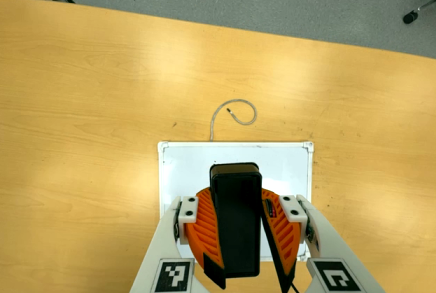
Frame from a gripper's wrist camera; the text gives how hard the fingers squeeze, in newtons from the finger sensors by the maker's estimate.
{"total": 11.3, "left": 10.7, "right": 11.9}